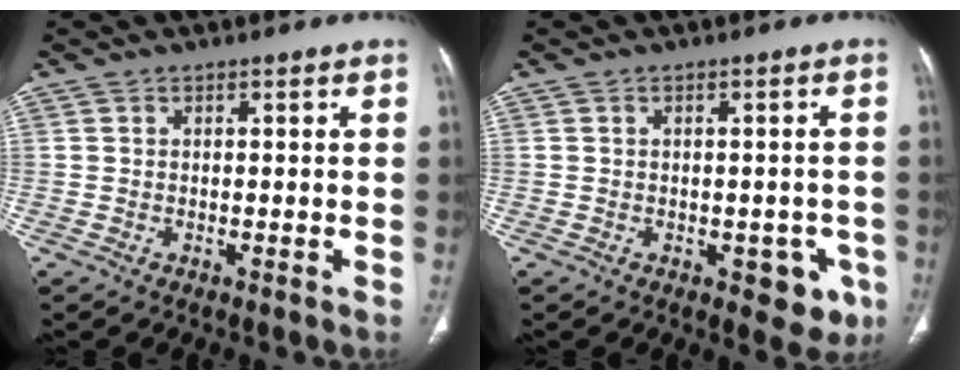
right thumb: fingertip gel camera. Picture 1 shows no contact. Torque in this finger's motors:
{"motor_torque": [0.74, 0.83, -0.19, 0.14, 0.02]}